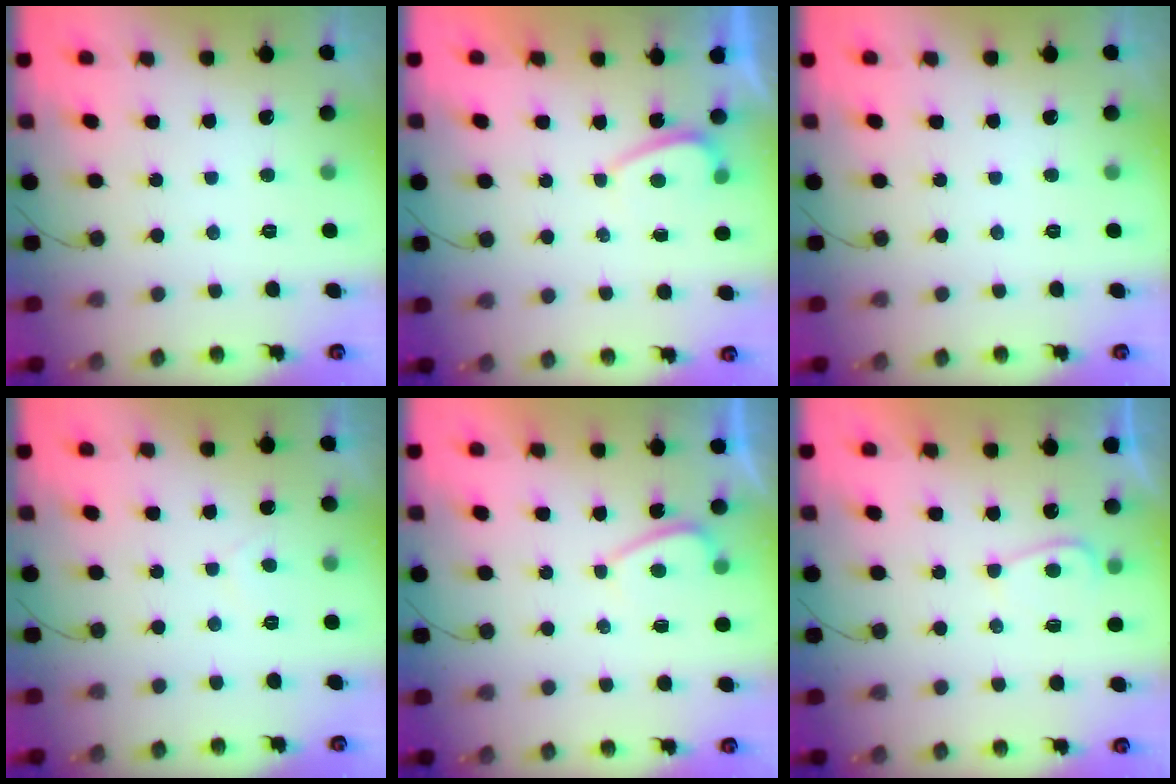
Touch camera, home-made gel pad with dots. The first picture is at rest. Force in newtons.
{"total": 1.1, "press": 0.9, "slide": 0.6}
{"total": 0.0}
{"total": 0.8, "press": 0.6, "slide": 0.4}
{"total": 2.0, "press": 1.9, "slide": 0.7}
{"total": 4.3, "press": 4.2, "slide": 0.5}